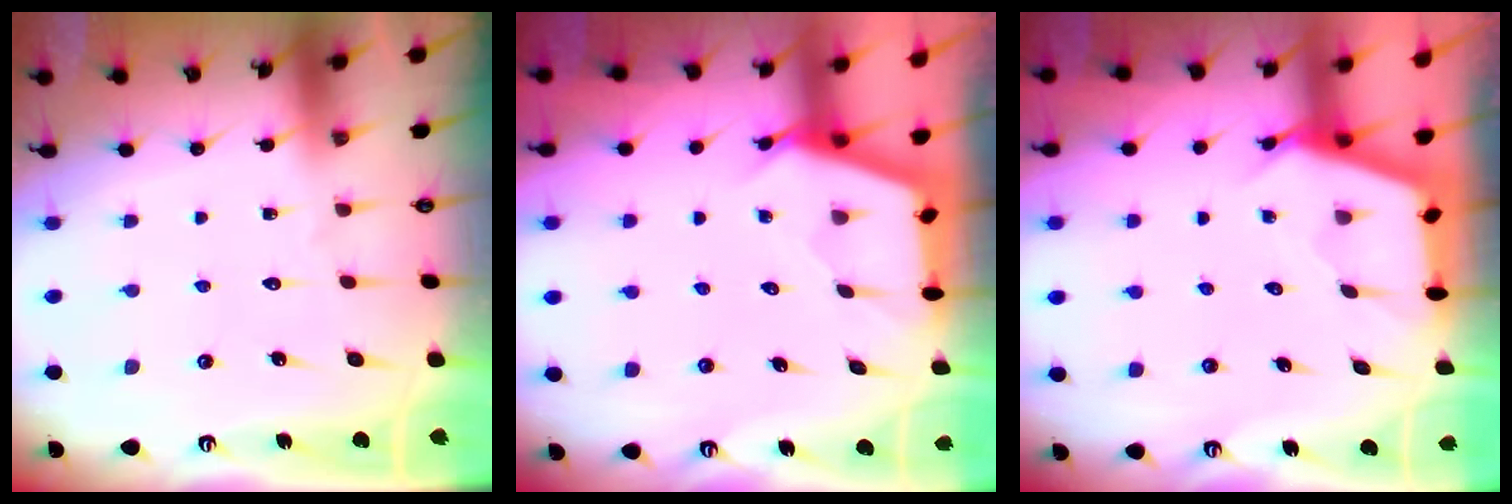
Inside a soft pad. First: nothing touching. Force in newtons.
{"total": 2.6, "press": 2.5, "slide": 0.4}
{"total": 2.5, "press": 2.5, "slide": 0.3}